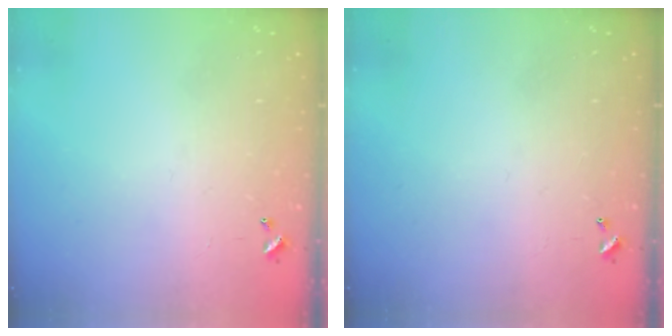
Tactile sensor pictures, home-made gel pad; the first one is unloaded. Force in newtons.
{"total": 0.0}